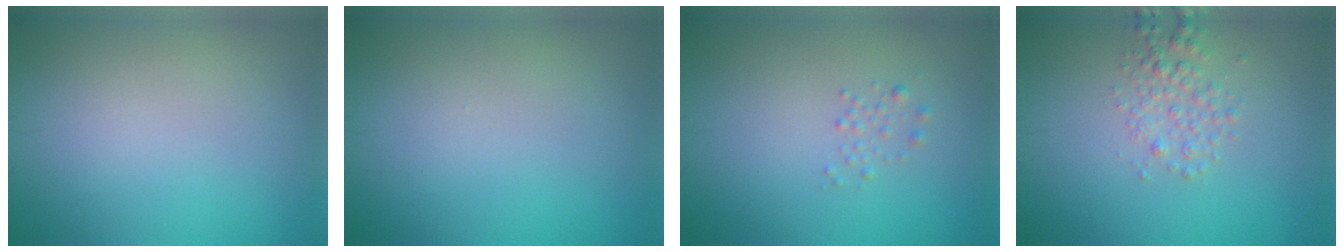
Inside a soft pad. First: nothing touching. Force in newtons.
{"total": 0.0}
{"total": 0.8, "press": 0.8, "slide": 0.0}
{"total": 2.1, "press": 2.1, "slide": 0.1}